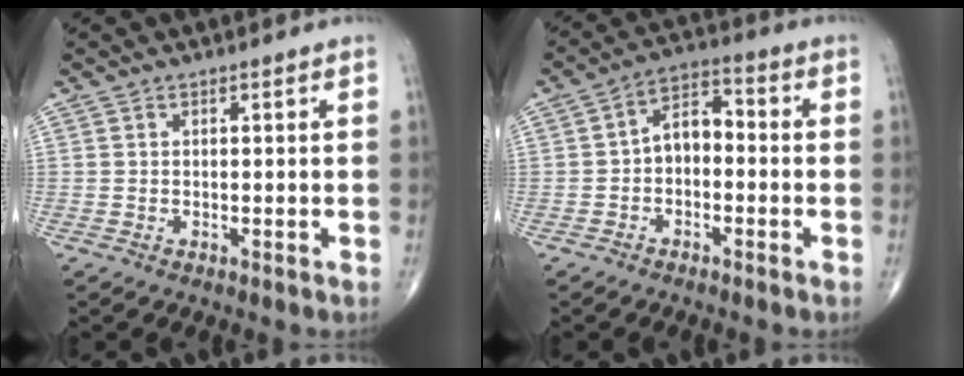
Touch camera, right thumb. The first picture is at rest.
{"total": 6.4, "force": [-1.1, 4.2, 4.7], "torque": [-0.063, 0.034, -0.035]}